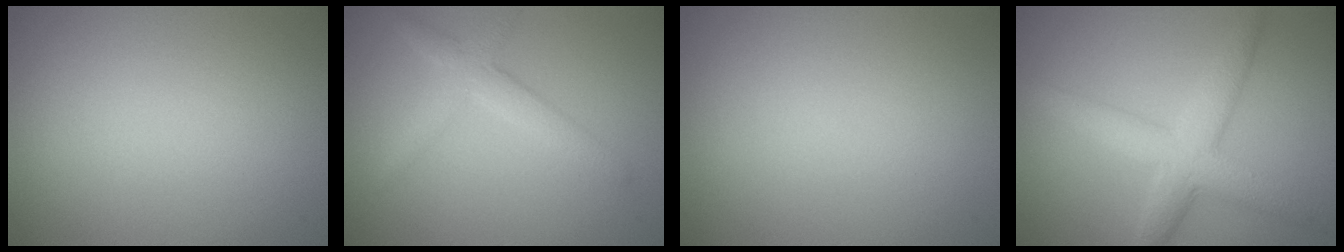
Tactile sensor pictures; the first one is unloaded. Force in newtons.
{"total": 2.8, "press": 2.8, "slide": 0.2}
{"total": 0.0}
{"total": 4.9, "press": 4.9, "slide": 0.1}